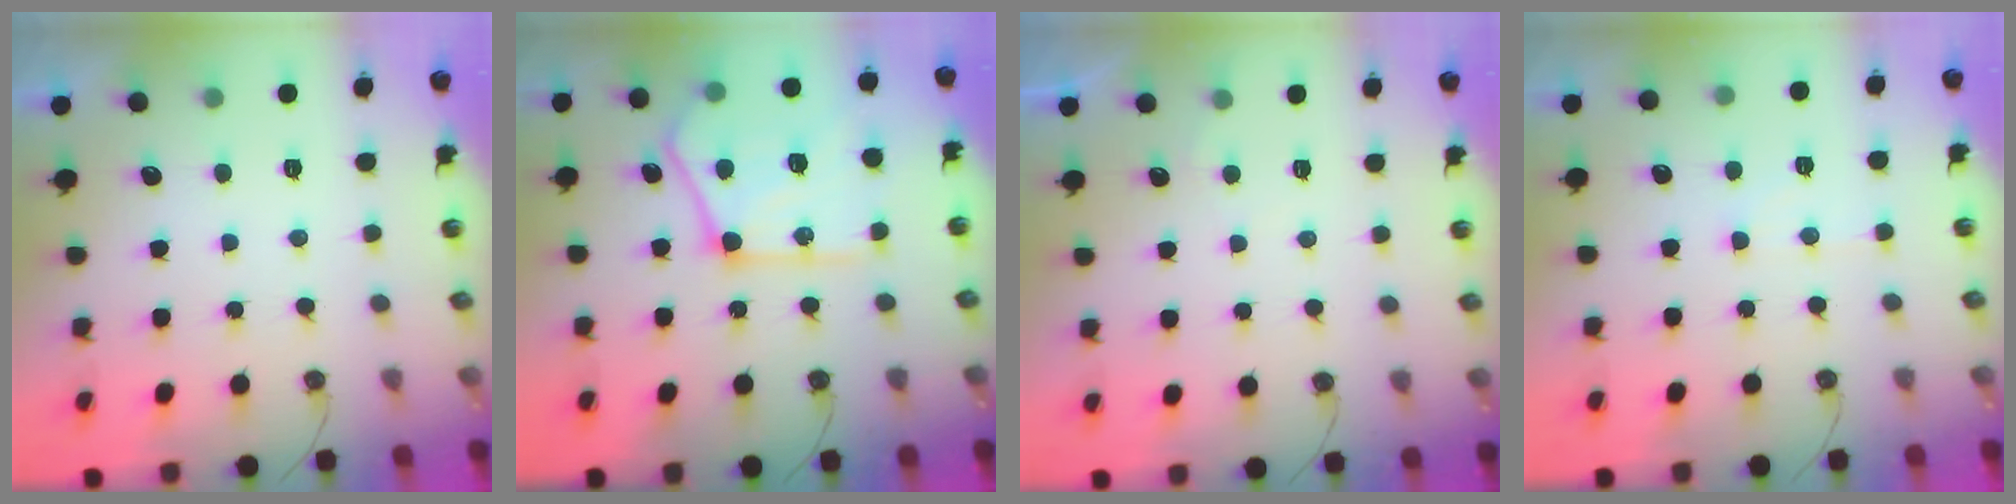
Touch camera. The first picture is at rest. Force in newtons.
{"total": 24.3, "press": 24.2, "slide": 2.5}
{"total": 2.3, "press": 2.2, "slide": 0.3}
{"total": 4.8, "press": 4.7, "slide": 0.6}